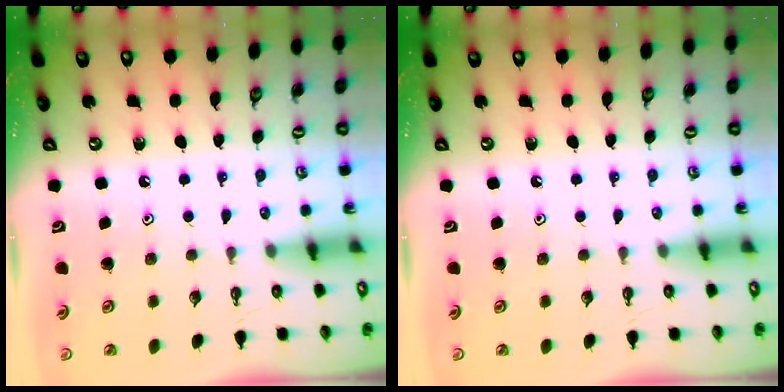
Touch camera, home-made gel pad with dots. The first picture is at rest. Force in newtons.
{"total": 0.0}